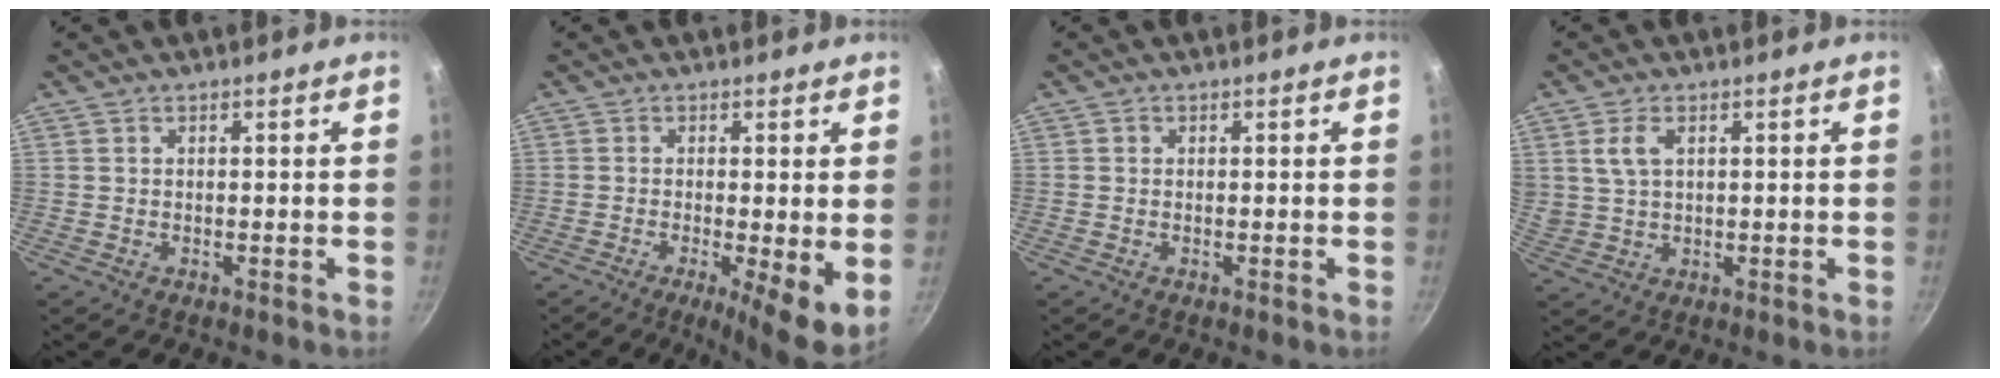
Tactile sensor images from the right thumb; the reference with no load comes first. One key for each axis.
{"total": 7.9, "fx": -1.2, "fy": 1.5, "fz": 7.7, "tx": -0.108, "ty": -0.014, "tz": -0.017}
{"total": 0.5, "fx": 0.1, "fy": 0.5, "fz": 0.1, "tx": 0.001, "ty": 0.004, "tz": -0.001}
{"total": 4.9, "fx": 1.8, "fy": 2.9, "fz": 3.5, "tx": -0.062, "ty": -0.001, "tz": 0.039}